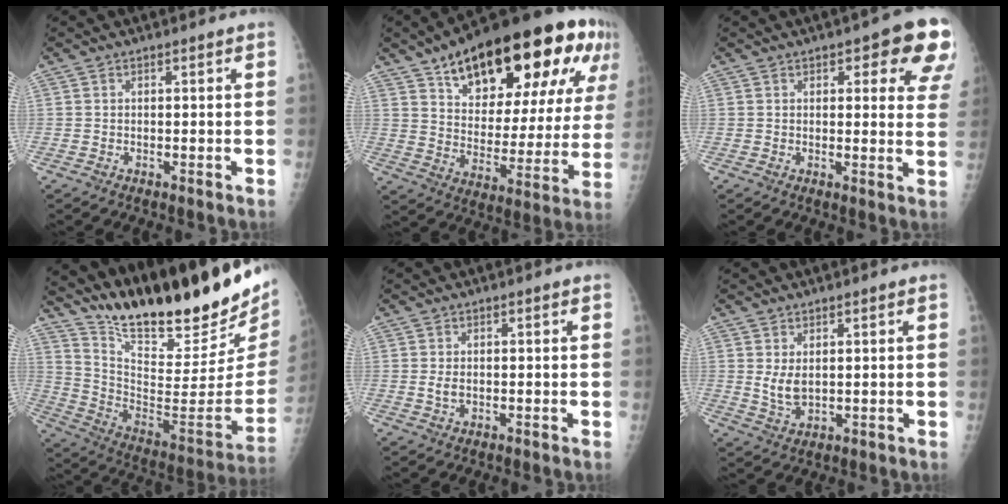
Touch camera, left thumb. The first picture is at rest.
{"total": 30.6, "force": [16.5, 13.2, 22.1], "torque": [-0.293, -0.013, 0.247]}
{"total": 12.1, "force": [5.9, 4.6, 9.5], "torque": [-0.067, -0.019, 0.059]}
{"total": 31.3, "force": [23.7, 8.2, 18.8], "torque": [-0.274, -0.122, 0.364]}
{"total": 1.8, "force": [0.1, 1.1, 1.4], "torque": [-0.024, 0.000, 0.003]}
{"total": 4.1, "force": [1.1, 2.2, 3.3], "torque": [-0.053, -0.015, 0.028]}